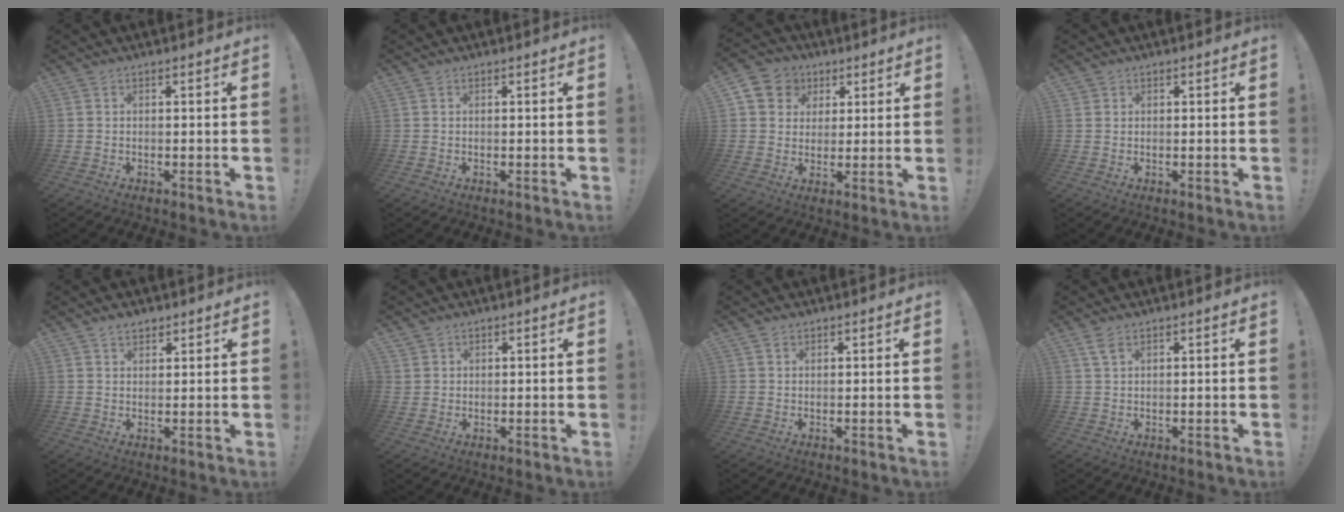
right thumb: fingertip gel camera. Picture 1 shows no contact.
{"total": 0.0}
{"total": 8.6, "force": [2.9, 7.7, 2.3], "torque": [-0.040, -0.006, 0.063]}
{"total": 0.9, "force": [0.7, 0.6, 0.2], "torque": [-0.005, 0.002, 0.014]}
{"total": 2.9, "force": [2.3, 1.6, 0.8], "torque": [-0.005, -0.013, 0.041]}
{"total": 1.8, "force": [1.1, 1.4, 0.2], "torque": [0.000, -0.005, 0.020]}
{"total": 1.0, "force": [0.8, 0.7, 0.2], "torque": [0.000, -0.001, 0.015]}
{"total": 2.8, "force": [1.7, 1.0, 2.0], "torque": [-0.040, -0.002, 0.031]}